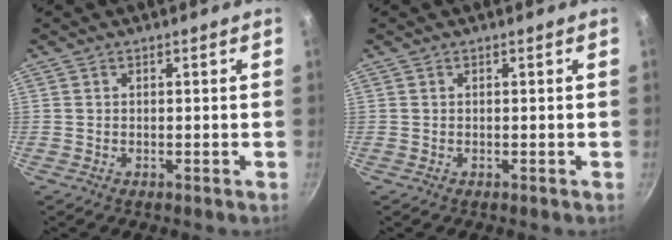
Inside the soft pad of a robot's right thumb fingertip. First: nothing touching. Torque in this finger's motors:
{"motor_torque": [-0.23, 0.01, 0.00, 0.00, 0.00]}